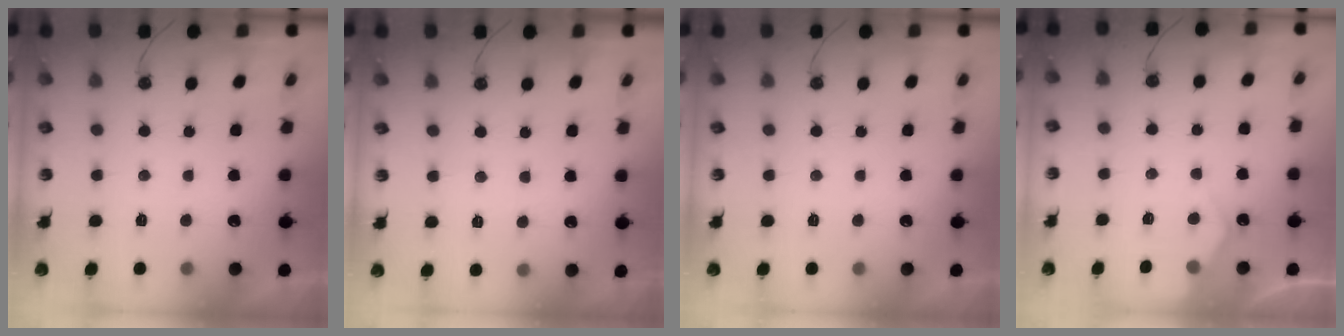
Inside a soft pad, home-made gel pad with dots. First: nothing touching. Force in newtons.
{"total": 4.4, "press": 4.4, "slide": 0.7}
{"total": 0.0}
{"total": 5.3, "press": 5.2, "slide": 0.7}